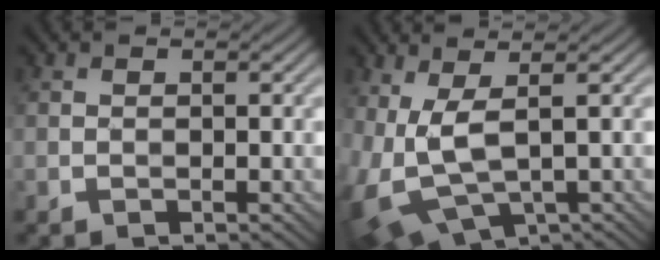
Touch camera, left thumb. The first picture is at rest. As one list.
[{"total": 9.4, "force": [0.3, 4.5, 8.2], "torque": [-0.213, -0.026, 0.022]}]